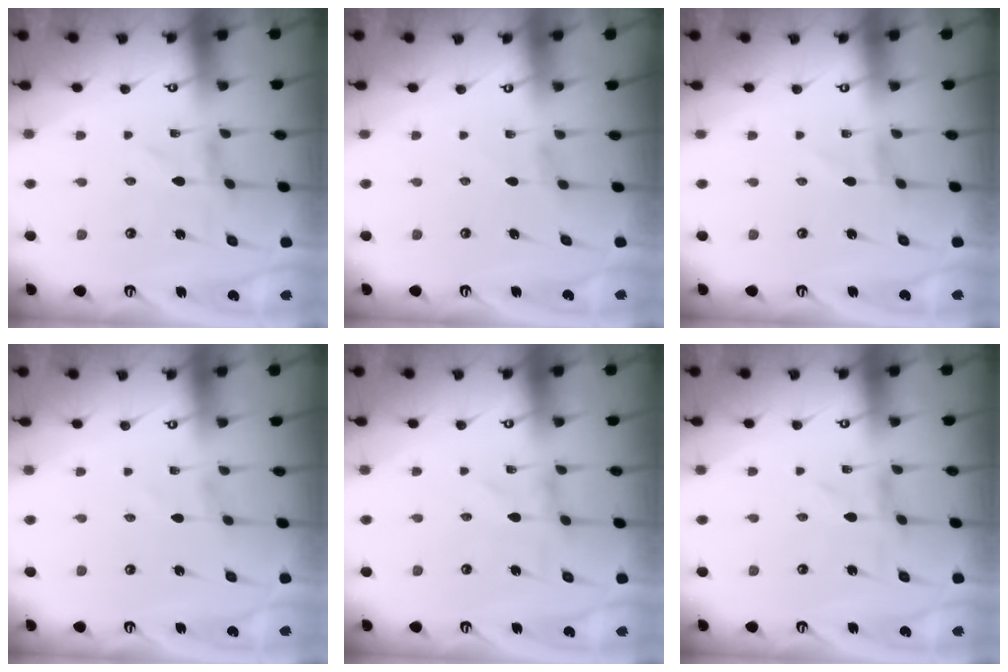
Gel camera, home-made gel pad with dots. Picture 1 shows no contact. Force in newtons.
{"total": 0.7, "press": 0.6, "slide": 0.3}
{"total": 0.7, "press": 0.7, "slide": 0.2}
{"total": 1.5, "press": 1.5, "slide": 0.1}
{"total": 0.0}
{"total": 0.0}